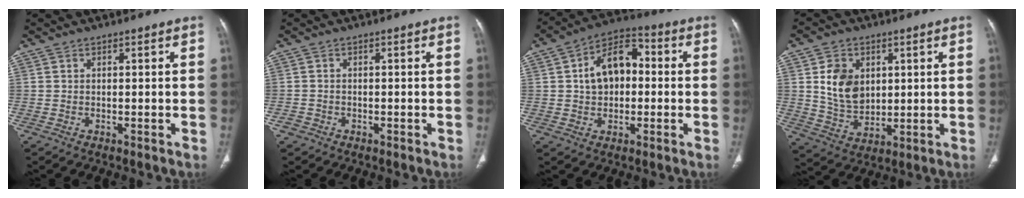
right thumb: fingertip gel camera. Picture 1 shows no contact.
{"total": 1.4, "force": [-0.7, 1.2, 0.2], "torque": [-0.003, 0.005, -0.017]}
{"total": 11.7, "force": [0.9, 7.9, 8.5], "torque": [-0.117, 0.030, 0.005]}
{"total": 10.3, "force": [2.5, 7.8, 6.3], "torque": [-0.082, -0.019, 0.056]}